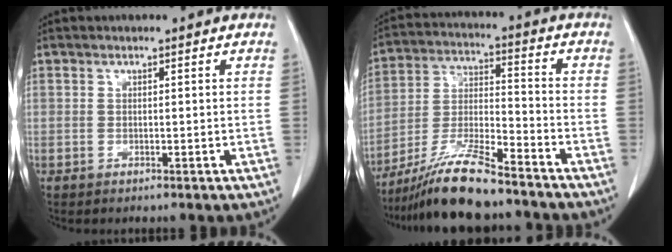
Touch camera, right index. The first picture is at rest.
{"total": 13.1, "force": [-10.7, 1.2, 7.4], "torque": [-0.142, -0.016, -0.197]}